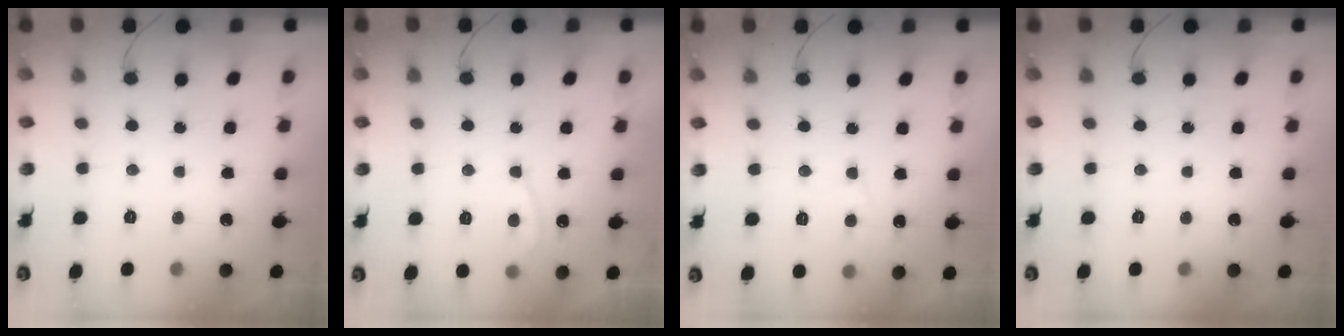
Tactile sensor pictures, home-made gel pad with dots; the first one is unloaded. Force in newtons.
{"total": 4.6, "press": 4.6, "slide": 0.5}
{"total": 3.7, "press": 3.7, "slide": 0.4}
{"total": 0.0}